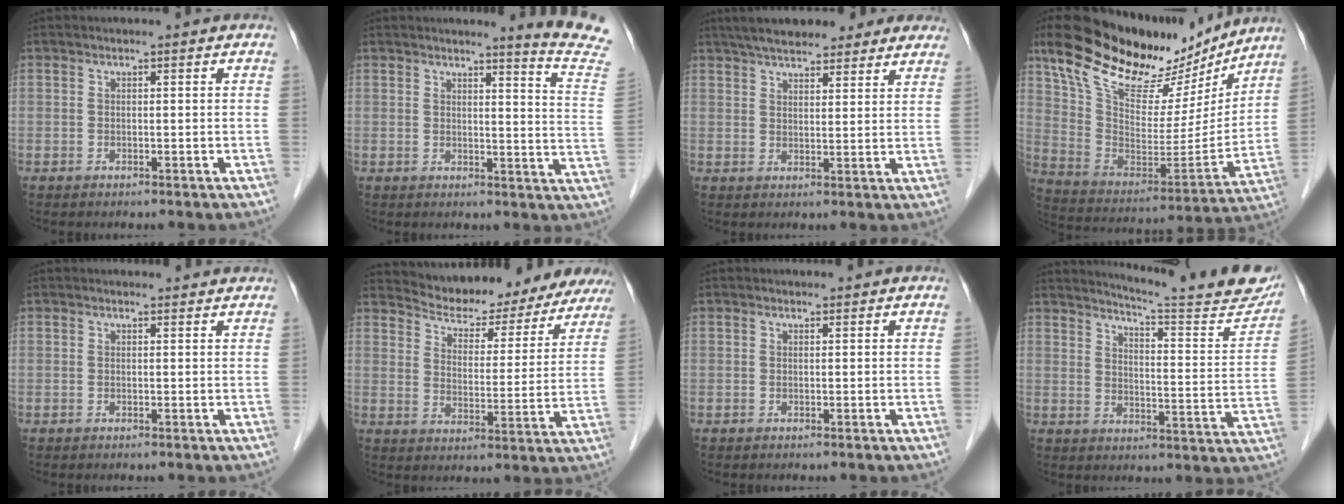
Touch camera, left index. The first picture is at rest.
{"total": 9.9, "force": [9.1, -2.0, 3.2], "torque": [-0.038, -0.086, 0.085]}
{"total": 14.8, "force": [12.2, 4.0, 7.2], "torque": [-0.103, 0.037, 0.168]}
{"total": 24.4, "force": [19.5, 7.7, 12.4], "torque": [-0.208, -0.006, 0.313]}
{"total": 2.2, "force": [2.2, 0.2, 0.2], "torque": [-0.011, 0.006, 0.024]}
{"total": 19.9, "force": [18.5, 5.3, 5.2], "torque": [-0.064, -0.014, 0.238]}
{"total": 0.0}
{"total": 20.3, "force": [18.7, 0.9, 8.0], "torque": [-0.108, -0.080, 0.225]}